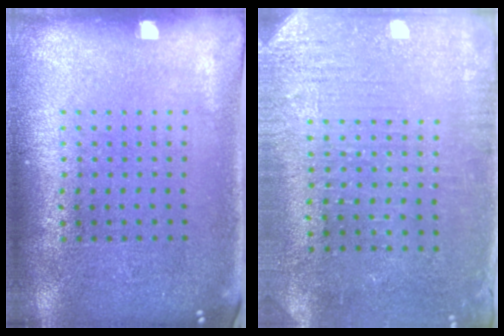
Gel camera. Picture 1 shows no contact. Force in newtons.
{"total": 3.0, "press": 2.8, "slide": 1.2}